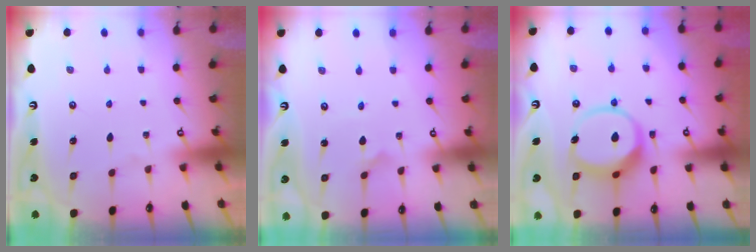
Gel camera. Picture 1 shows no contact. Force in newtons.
{"total": 1.6, "press": 1.6, "slide": 0.1}
{"total": 11.6, "press": 11.5, "slide": 1.5}